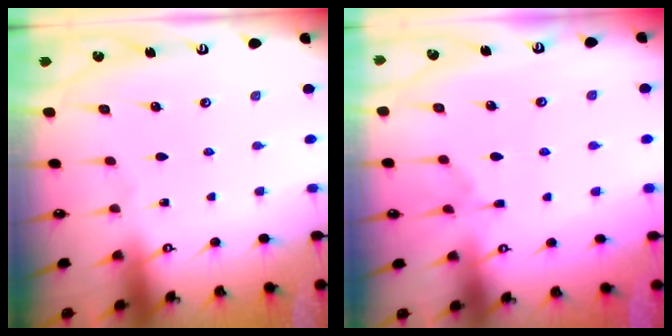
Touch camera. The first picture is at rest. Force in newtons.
{"total": 1.6, "press": 0.8, "slide": 1.4}